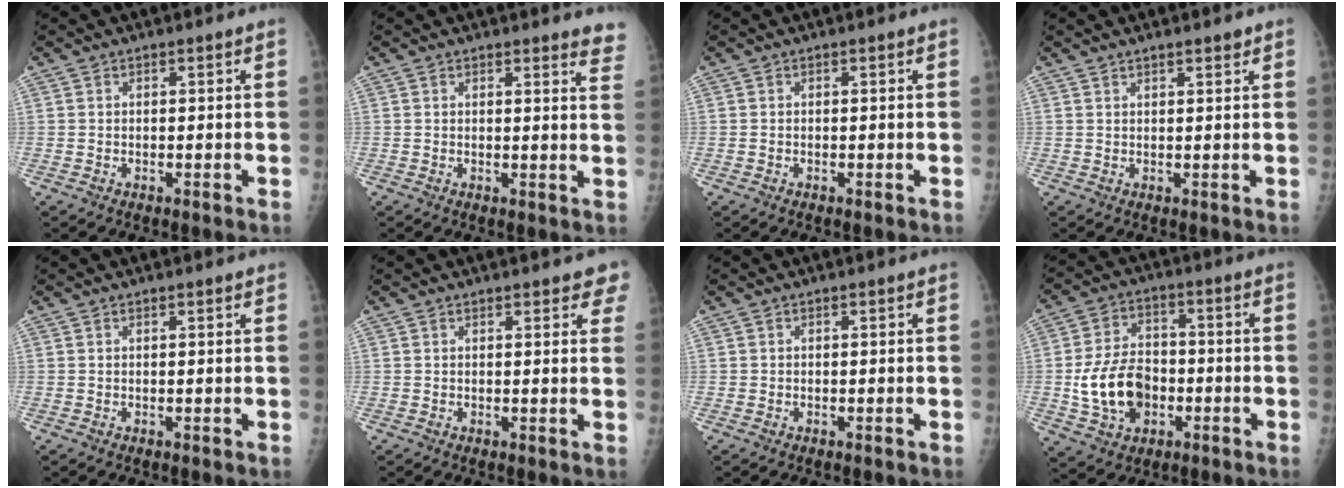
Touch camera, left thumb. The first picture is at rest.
{"total": 5.6, "force": [5.3, 0.9, 1.5], "torque": [0.005, -0.033, 0.030]}
{"total": 0.0}
{"total": 2.1, "force": [1.7, 0.5, 1.2], "torque": [-0.011, -0.007, 0.023]}
{"total": 0.8, "force": [0.6, 0.1, 0.6], "torque": [-0.006, 0.000, 0.008]}
{"total": 5.1, "force": [3.9, 1.6, 2.8], "torque": [-0.002, -0.007, 0.038]}
{"total": 0.0}
{"total": 12.6, "force": [-2.6, 9.2, 8.3], "torque": [-0.128, 0.019, -0.041]}